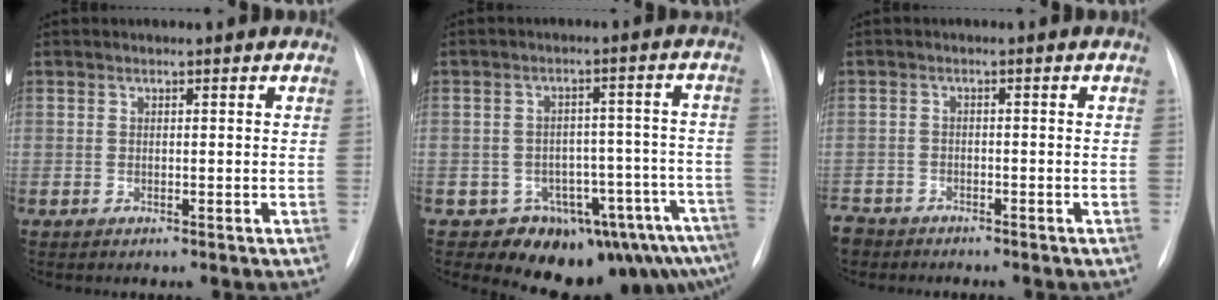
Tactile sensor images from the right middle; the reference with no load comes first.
{"total": 11.4, "force": [-8.8, 5.8, 4.4], "torque": [-0.018, 0.063, -0.106]}
{"total": 4.7, "force": [-4.2, 2.1, 0.5], "torque": [-0.010, -0.008, -0.077]}